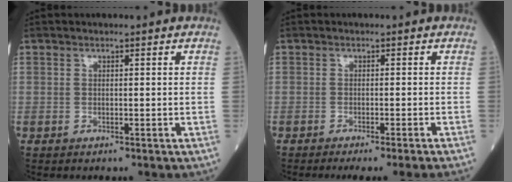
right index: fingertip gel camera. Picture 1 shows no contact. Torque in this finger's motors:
{"motor_torque": [0.11, -0.09, 0.09, 0.03]}